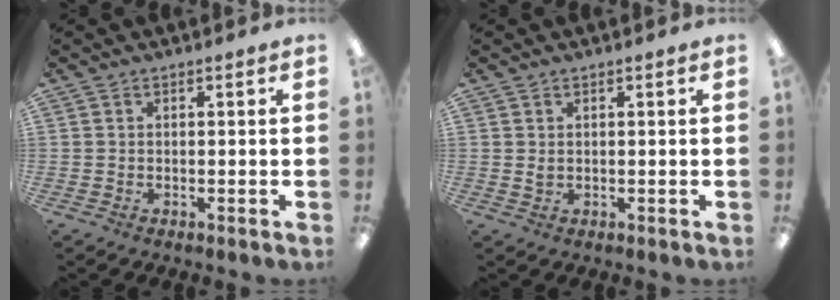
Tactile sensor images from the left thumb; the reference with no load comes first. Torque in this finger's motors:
{"motor_torque": [-0.18, 0.09, -0.19, 0.11, 0.06]}